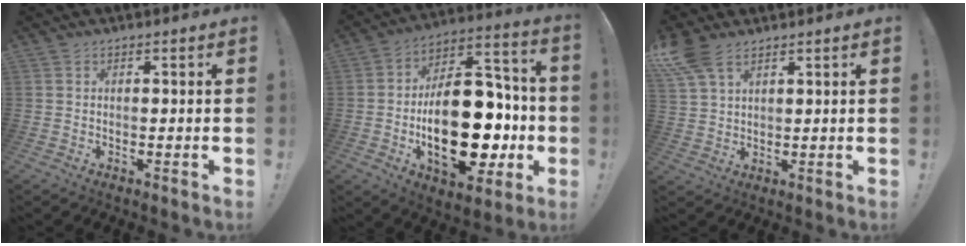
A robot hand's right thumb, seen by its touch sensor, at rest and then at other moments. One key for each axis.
{"total": 28.8, "fx": -5.6, "fy": 16.0, "fz": 23.4, "tx": -0.376, "ty": 0.038, "tz": -0.069}
{"total": 7.8, "fx": 5.1, "fy": 3.7, "fz": 4.6, "tx": -0.092, "ty": -0.013, "tz": 0.102}